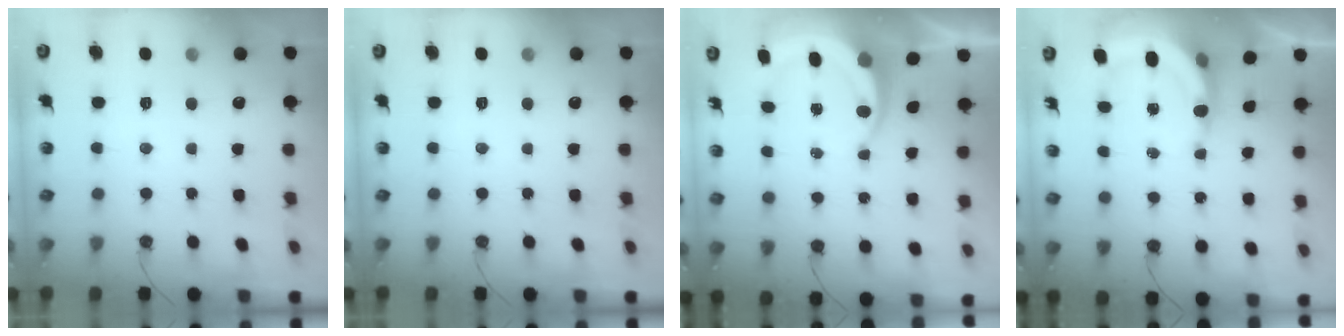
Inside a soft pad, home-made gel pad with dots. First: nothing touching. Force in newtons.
{"total": 0.0}
{"total": 6.3, "press": 6.3, "slide": 0.8}
{"total": 5.5, "press": 5.5, "slide": 0.9}